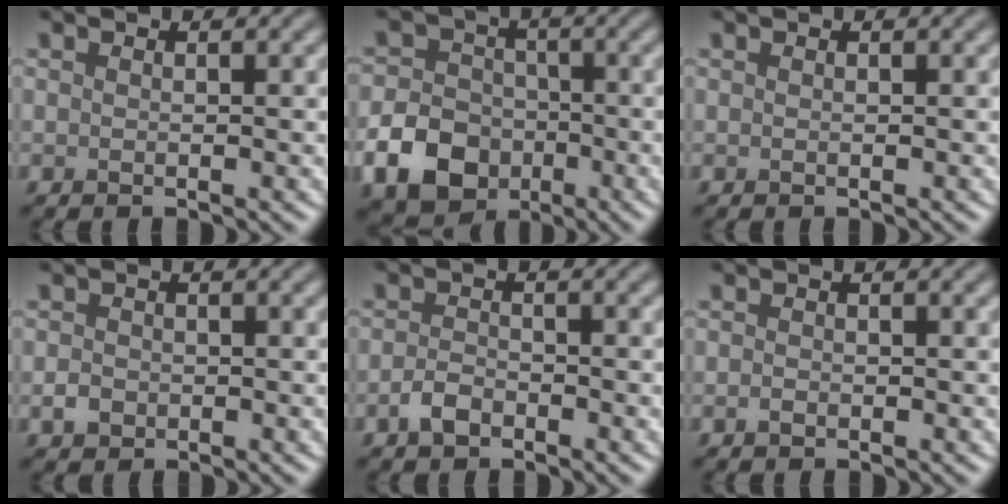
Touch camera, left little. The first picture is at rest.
{"total": 8.7, "force": [-3.9, 6.9, 3.7], "torque": [-0.064, -0.022, -0.095]}
{"total": 0.0}
{"total": 1.3, "force": [-0.4, 1.1, 0.5], "torque": [-0.008, 0.000, -0.012]}
{"total": 1.8, "force": [-1.2, 1.0, 1.0], "torque": [-0.020, 0.004, -0.027]}
{"total": 0.6, "force": [-0.3, 0.3, 0.3], "torque": [-0.007, -0.001, -0.007]}